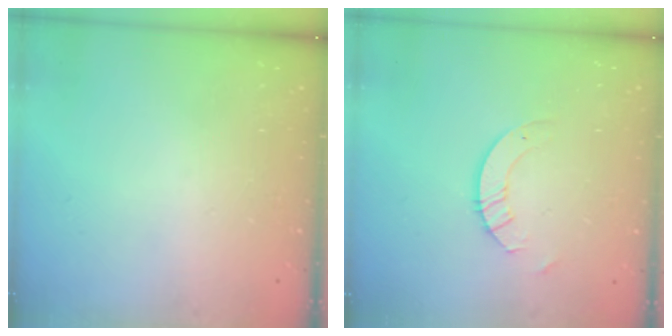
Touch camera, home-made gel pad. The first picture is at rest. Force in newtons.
{"total": 3.6, "press": 3.6, "slide": 0.4}